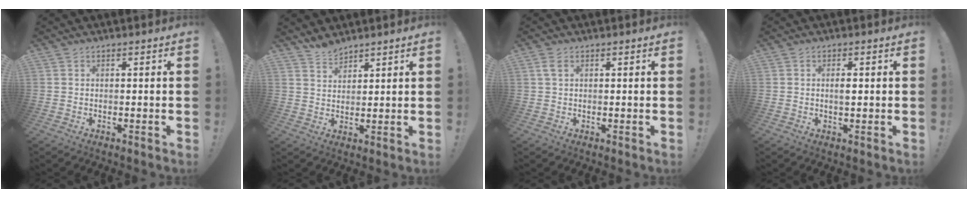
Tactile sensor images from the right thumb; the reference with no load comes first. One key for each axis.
{"total": 4.4, "fx": 4.1, "fy": 1.3, "fz": 0.9, "tx": -0.013, "ty": -0.027, "tz": 0.076}
{"total": 2.6, "fx": 1.0, "fy": 1.5, "fz": 1.9, "tx": -0.034, "ty": 0.002, "tz": 0.019}
{"total": 2.0, "fx": 0.0, "fy": 0.8, "fz": 1.9, "tx": -0.026, "ty": -0.001, "tz": -0.003}